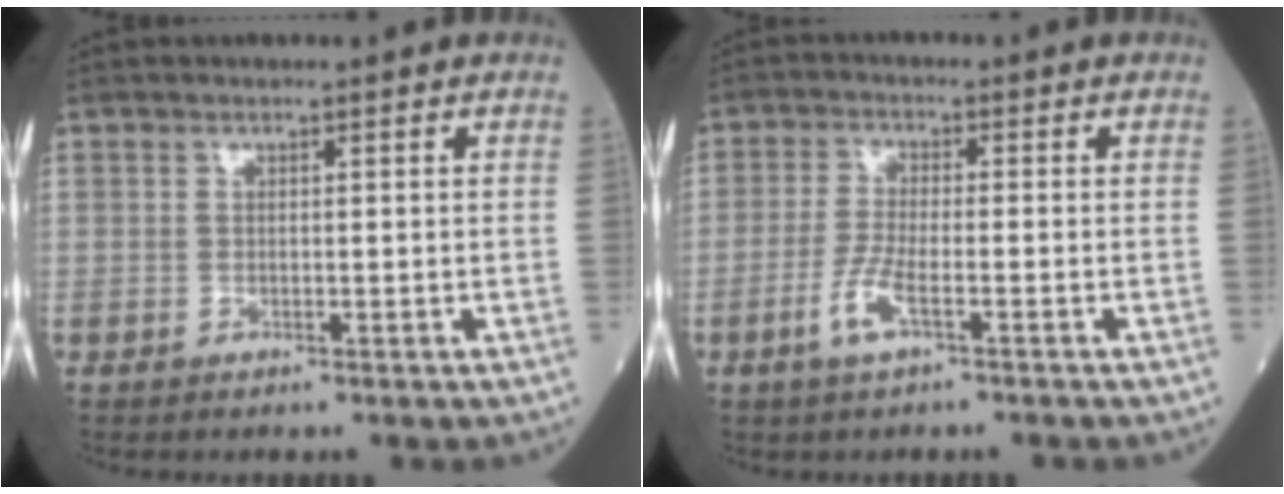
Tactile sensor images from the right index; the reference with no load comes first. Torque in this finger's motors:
{"motor_torque": [0.70, -0.29, 0.06, 0.02]}